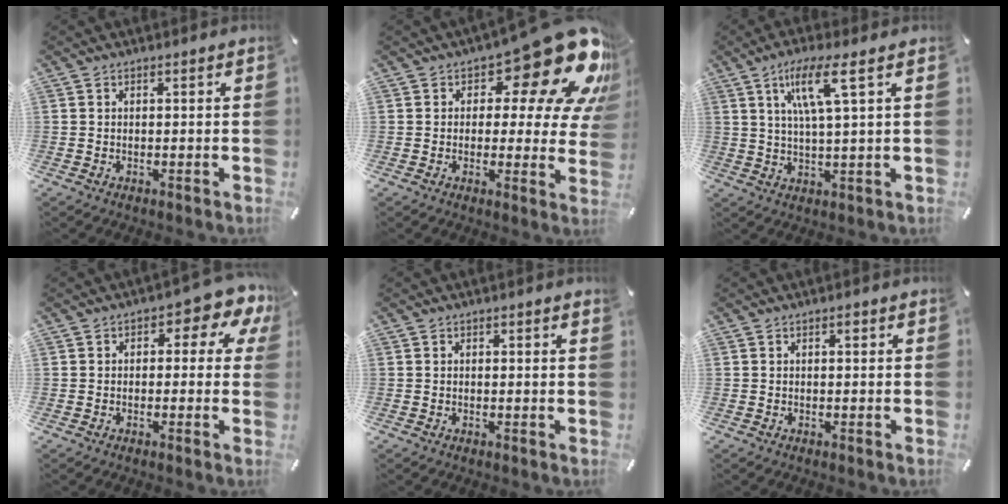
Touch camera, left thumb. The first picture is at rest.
{"total": 20.0, "force": [11.4, 8.9, 13.9], "torque": [-0.166, -0.081, 0.188]}
{"total": 9.5, "force": [4.0, 1.0, 8.5], "torque": [-0.174, 0.005, 0.064]}
{"total": 6.3, "force": [1.8, 3.4, 5.0], "torque": [-0.061, -0.009, 0.021]}
{"total": 0.0}
{"total": 0.8, "force": [0.3, 0.5, 0.6], "torque": [-0.012, 0.004, 0.003]}